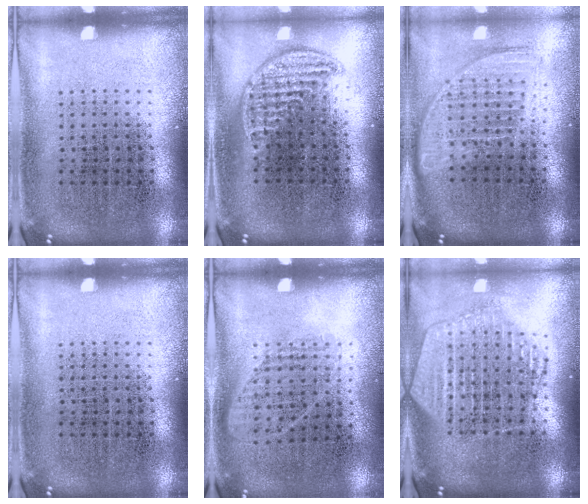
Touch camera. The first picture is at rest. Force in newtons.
{"total": 0.8, "press": 0.8, "slide": 0.1}
{"total": 1.7, "press": 1.4, "slide": 0.9}
{"total": 0.0}
{"total": 1.0, "press": 0.8, "slide": 0.6}
{"total": 2.1, "press": 1.9, "slide": 0.9}